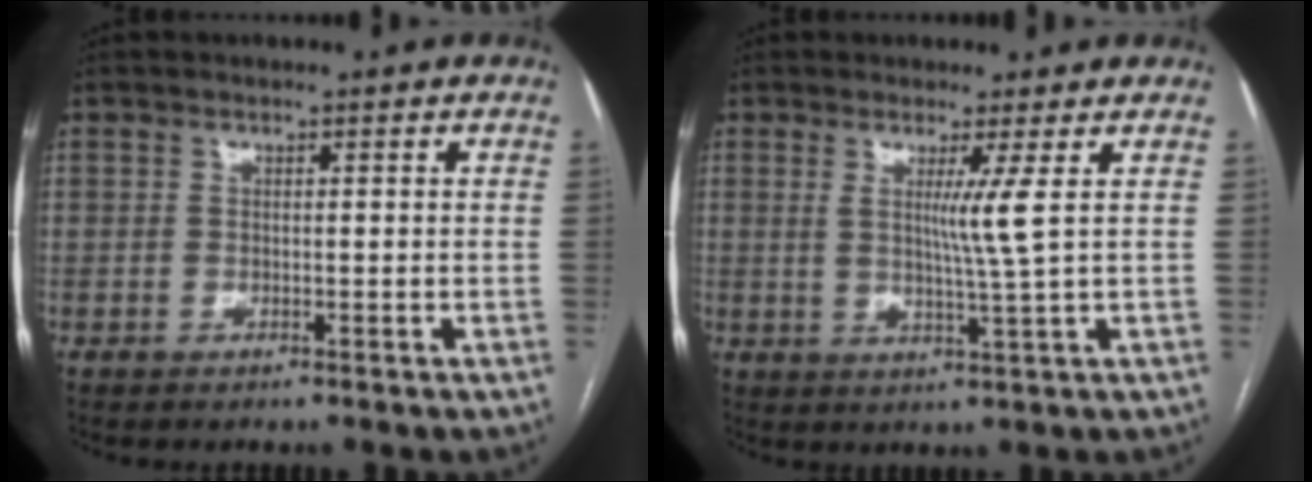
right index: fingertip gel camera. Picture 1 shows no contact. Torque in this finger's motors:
{"motor_torque": [0.05, 0.10, 0.11, 0.05]}